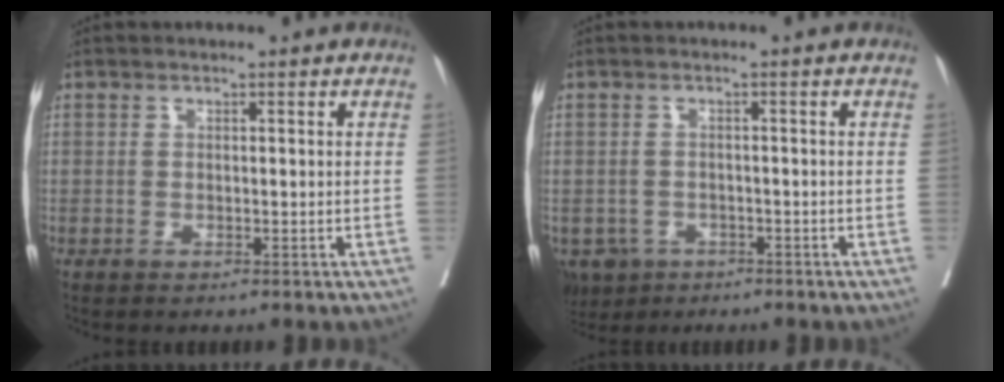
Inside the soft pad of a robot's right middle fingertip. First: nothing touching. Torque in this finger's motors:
{"motor_torque": [0.80, -0.78, 0.26, 0.08]}